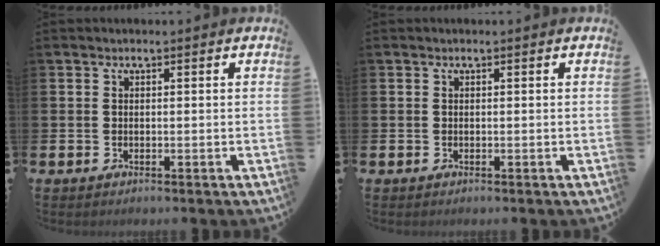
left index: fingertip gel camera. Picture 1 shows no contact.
{"total": 0.0}